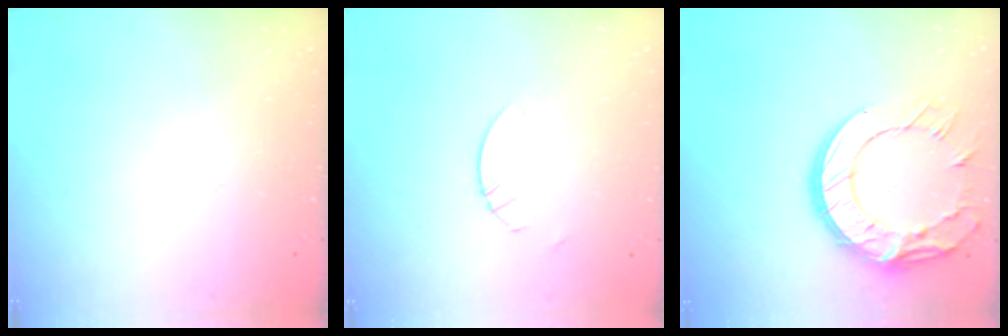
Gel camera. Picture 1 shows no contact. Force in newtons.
{"total": 2.7, "press": 2.7, "slide": 0.2}
{"total": 17.6, "press": 17.5, "slide": 1.2}